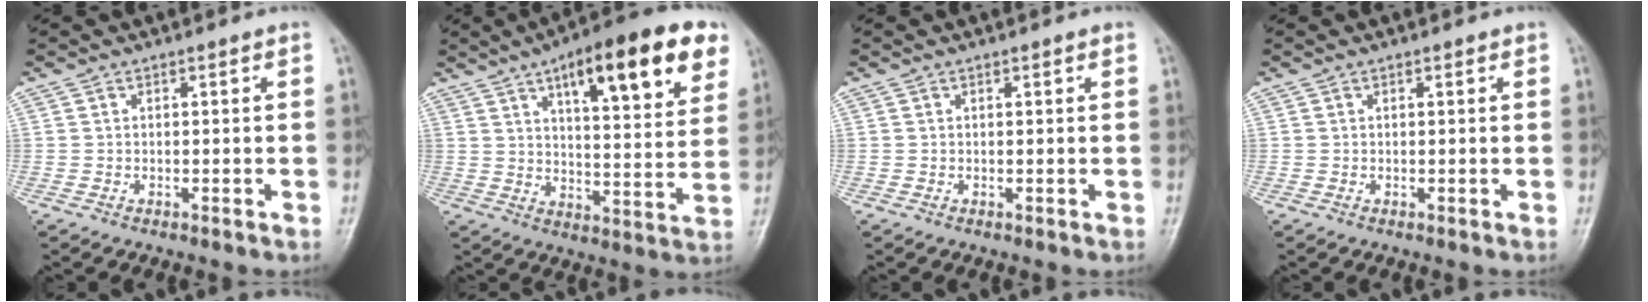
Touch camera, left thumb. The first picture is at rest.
{"total": 20.8, "force": [10.7, 6.6, 16.5], "torque": [-0.203, -0.023, 0.153]}
{"total": 0.7, "force": [0.5, 0.1, 0.6], "torque": [-0.007, 0.000, 0.005]}
{"total": 0.6, "force": [0.4, 0.2, 0.4], "torque": [-0.006, -0.001, 0.003]}